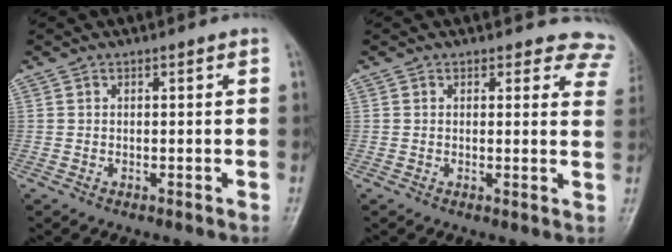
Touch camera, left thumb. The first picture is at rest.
{"total": 8.1, "force": [7.3, 3.4, 0.3], "torque": [0.059, -0.032, 0.041]}